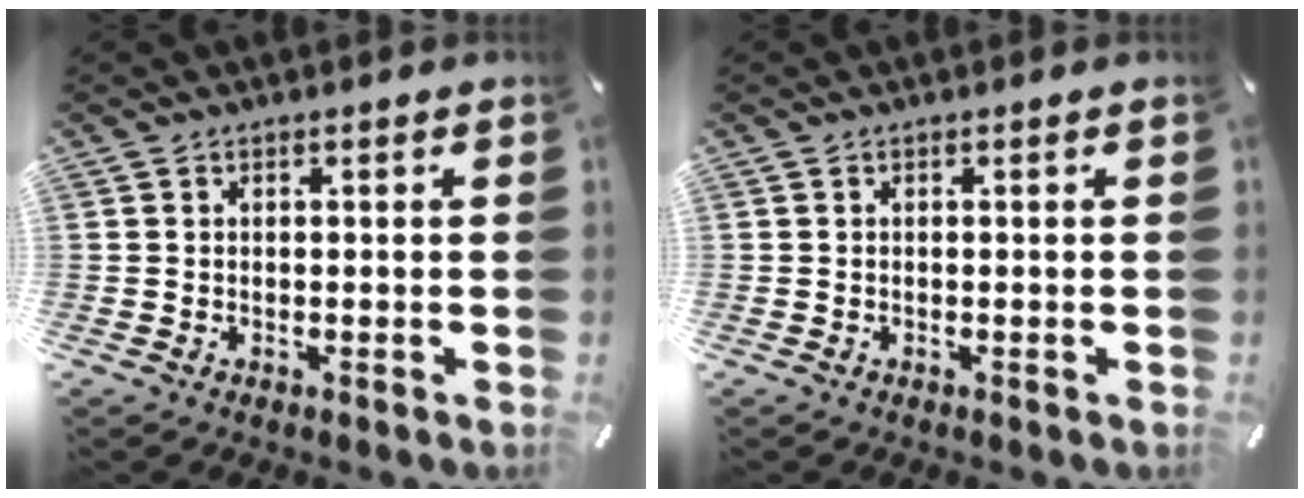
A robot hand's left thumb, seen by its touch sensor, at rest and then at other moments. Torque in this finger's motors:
{"motor_torque": [0.00, 0.00, 0.01, -0.01, 0.00]}